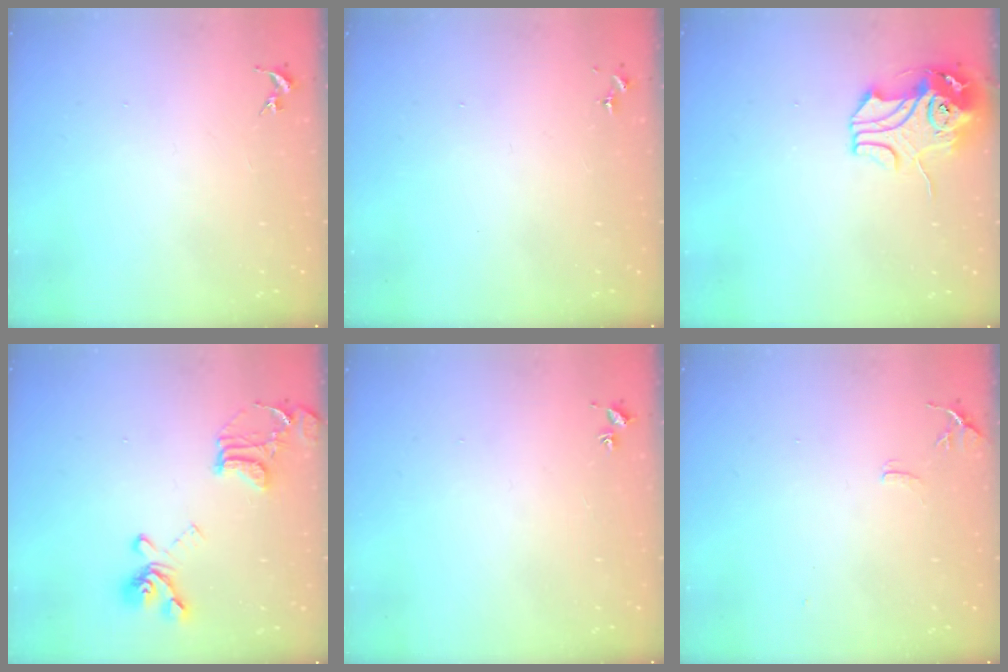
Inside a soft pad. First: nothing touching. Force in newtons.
{"total": 0.0}
{"total": 11.5, "press": 11.3, "slide": 1.8}
{"total": 17.6, "press": 17.5, "slide": 1.6}
{"total": 2.0, "press": 2.0, "slide": 0.2}
{"total": 7.1, "press": 7.1, "slide": 0.8}